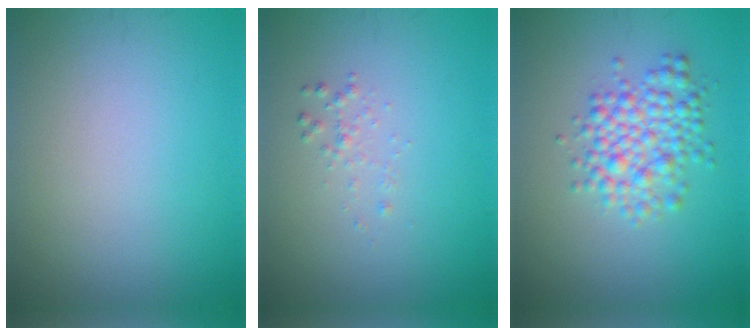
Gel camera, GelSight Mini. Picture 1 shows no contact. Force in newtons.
{"total": 0.9, "press": 0.9, "slide": 0.0}
{"total": 4.1, "press": 4.1, "slide": 0.0}